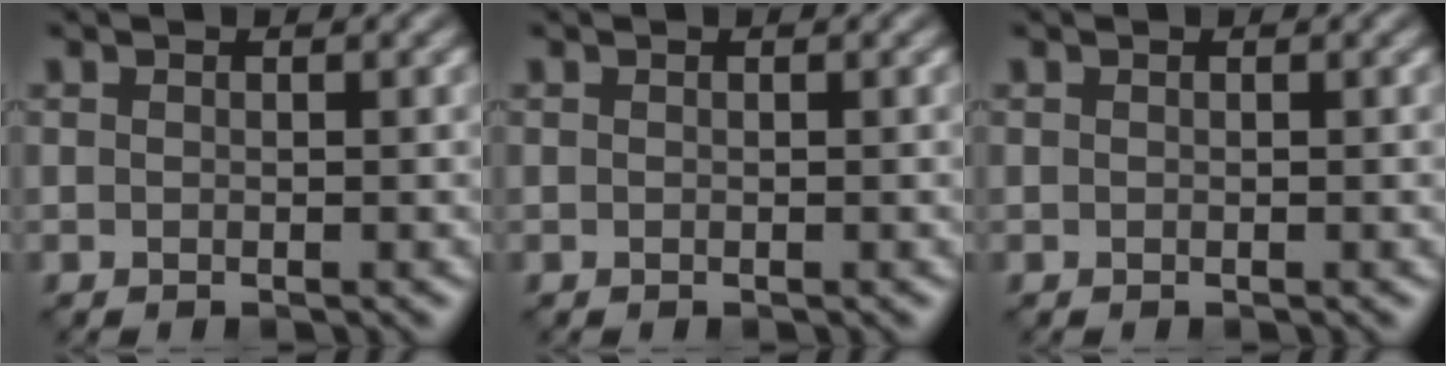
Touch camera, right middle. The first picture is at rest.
{"total": 0.0}
{"total": 0.0}